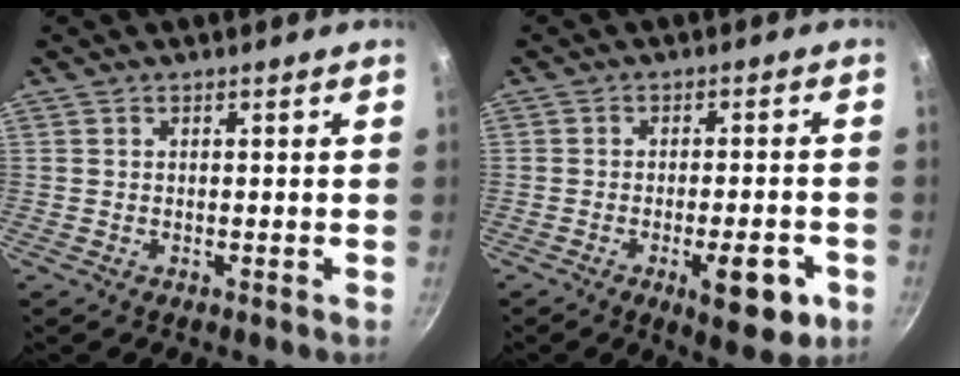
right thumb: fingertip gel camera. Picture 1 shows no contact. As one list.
[{"total": 7.9, "force": [-3.2, 3.4, 6.4], "torque": [-0.056, 0.014, -0.038]}]